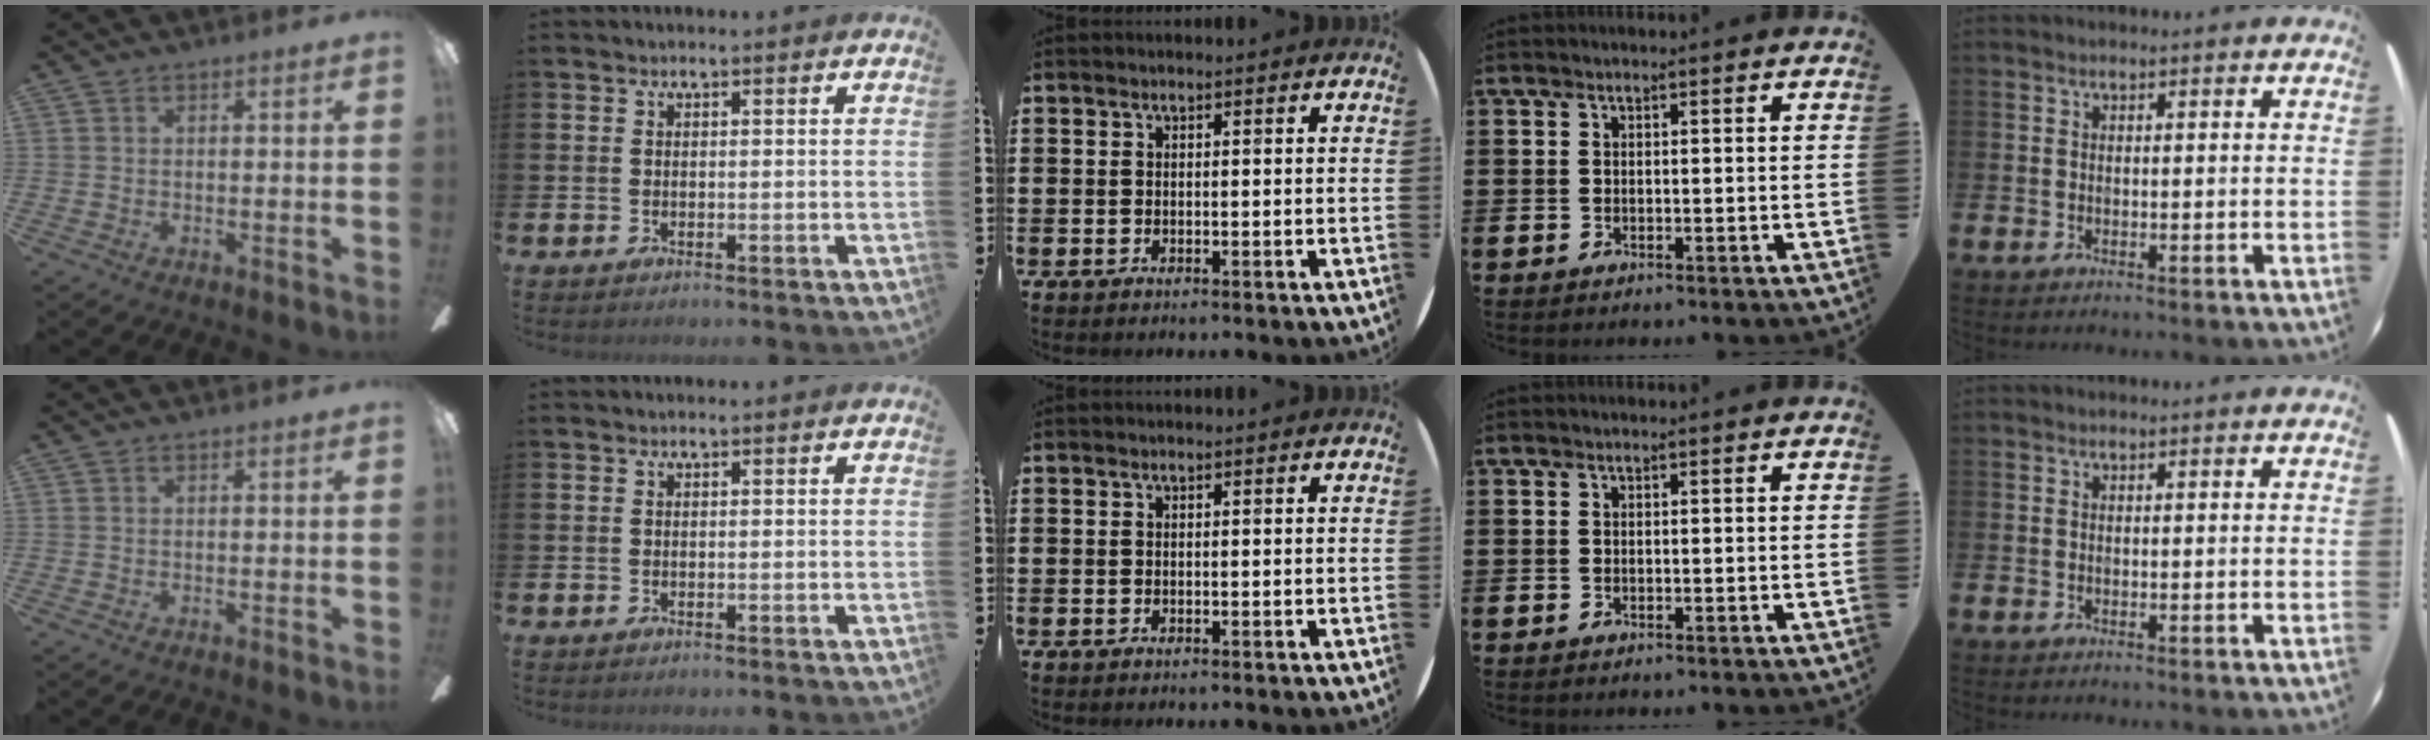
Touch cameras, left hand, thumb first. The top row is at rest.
{}